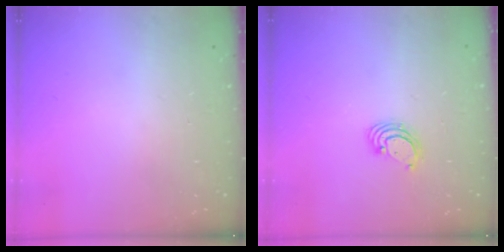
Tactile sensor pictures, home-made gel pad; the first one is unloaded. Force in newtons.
{"total": 3.3, "press": 3.3, "slide": 0.2}